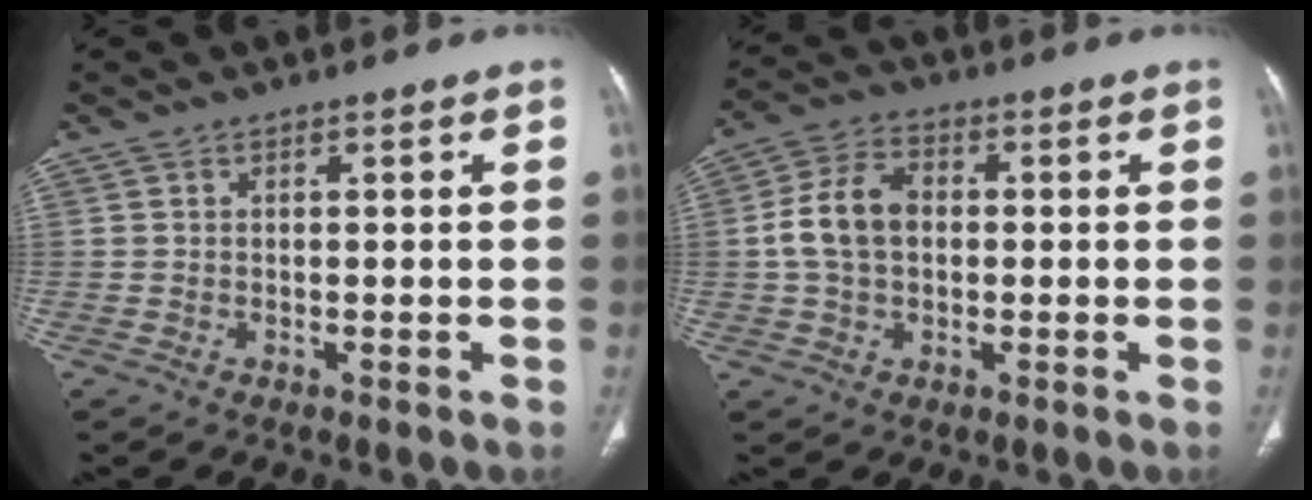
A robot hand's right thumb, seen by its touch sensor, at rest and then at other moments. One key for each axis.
{"total": 9.3, "fx": 0.2, "fy": 6.5, "fz": 6.7, "tx": -0.125, "ty": 0.022, "tz": -0.001}